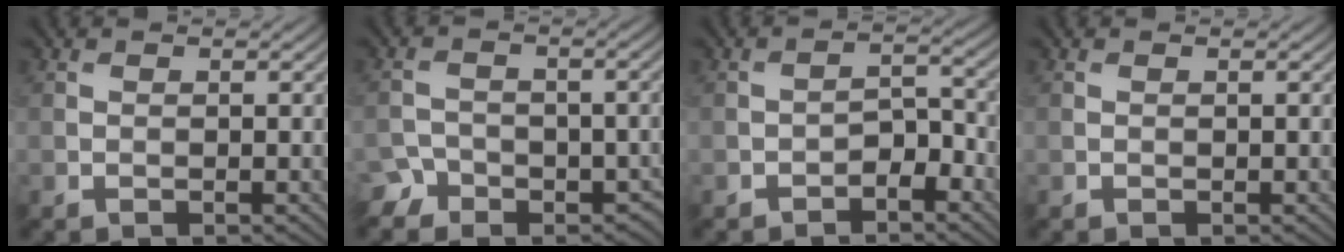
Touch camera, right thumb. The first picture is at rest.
{"total": 6.5, "force": [-4.6, 4.3, 1.7], "torque": [-0.015, -0.009, -0.066]}
{"total": 3.1, "force": [-2.0, 1.5, 1.9], "torque": [-0.026, 0.012, -0.036]}
{"total": 0.0}